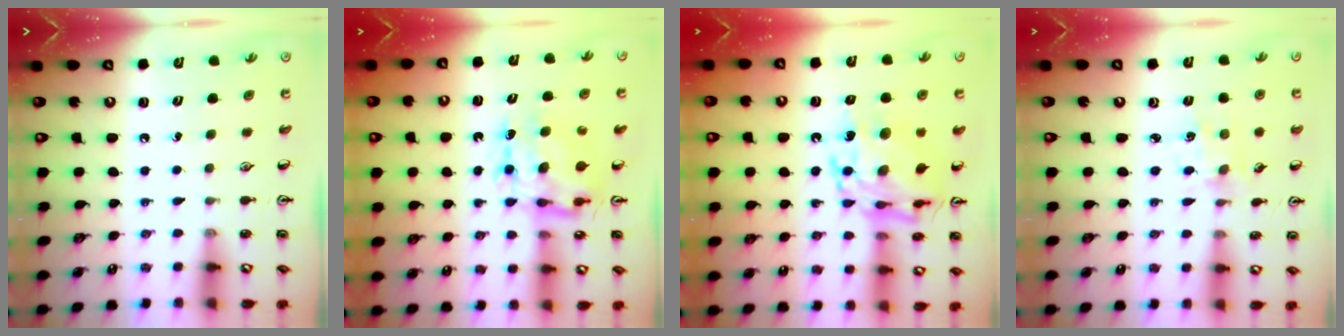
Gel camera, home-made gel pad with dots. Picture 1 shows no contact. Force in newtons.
{"total": 8.1, "press": 8.0, "slide": 0.6}
{"total": 14.0, "press": 14.0, "slide": 1.2}
{"total": 1.6, "press": 1.5, "slide": 0.3}